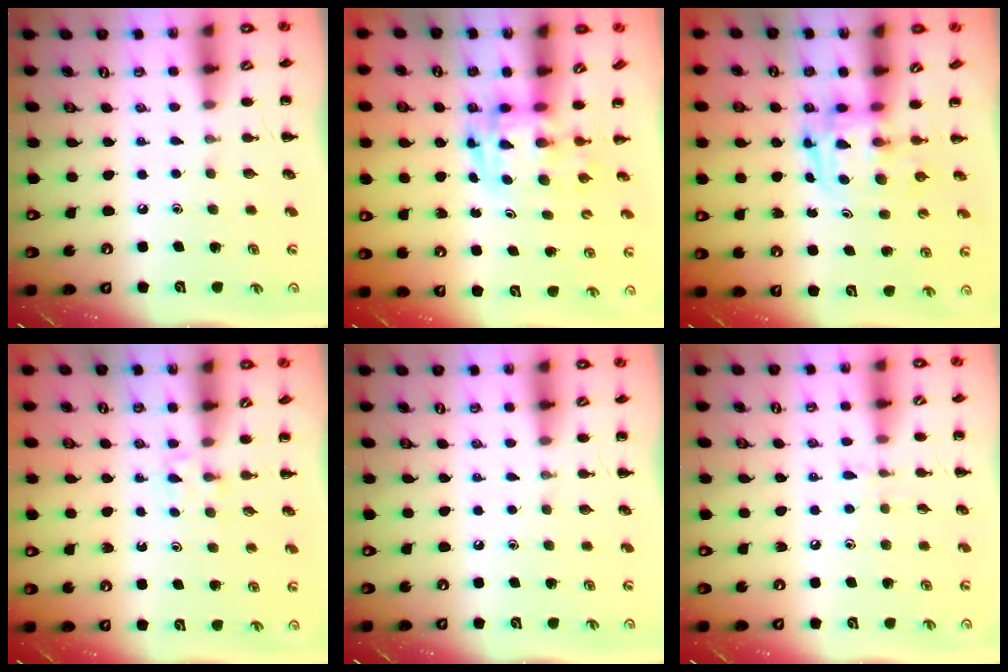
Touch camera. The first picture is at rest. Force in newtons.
{"total": 2.8, "press": 2.7, "slide": 0.6}
{"total": 3.2, "press": 3.1, "slide": 0.5}
{"total": 2.9, "press": 2.7, "slide": 1.1}
{"total": 0.0}
{"total": 5.3, "press": 5.0, "slide": 1.8}